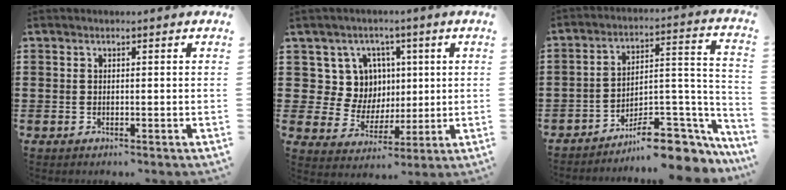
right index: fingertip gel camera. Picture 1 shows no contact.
{"total": 8.9, "force": [2.7, 8.1, 2.2], "torque": [-0.071, -0.002, 0.057]}
{"total": 10.7, "force": [-8.4, 3.7, 5.3], "torque": [-0.051, 0.034, -0.154]}